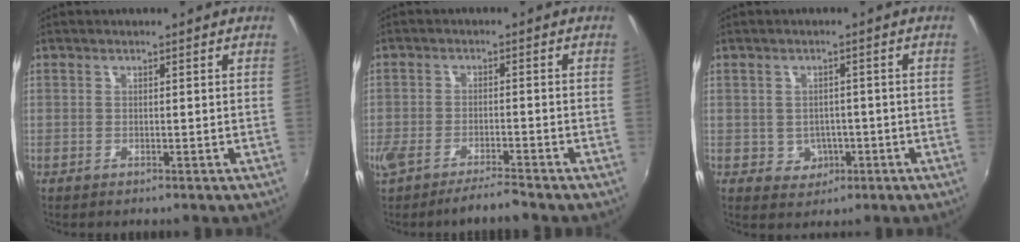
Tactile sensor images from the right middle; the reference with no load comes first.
{"total": 5.3, "force": [-4.6, 0.2, 2.5], "torque": [-0.071, -0.011, -0.087]}
{"total": 3.8, "force": [-0.8, 3.6, 1.0], "torque": [-0.026, 0.006, 0.000]}